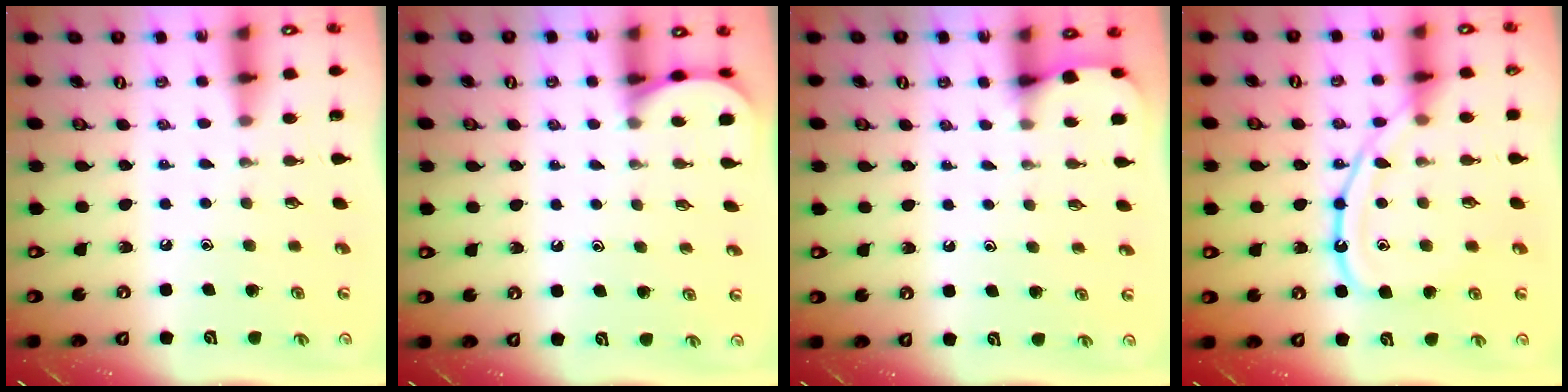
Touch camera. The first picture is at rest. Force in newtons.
{"total": 1.4, "press": 1.4, "slide": 0.1}
{"total": 3.0, "press": 2.9, "slide": 0.3}
{"total": 13.2, "press": 13.2, "slide": 1.2}